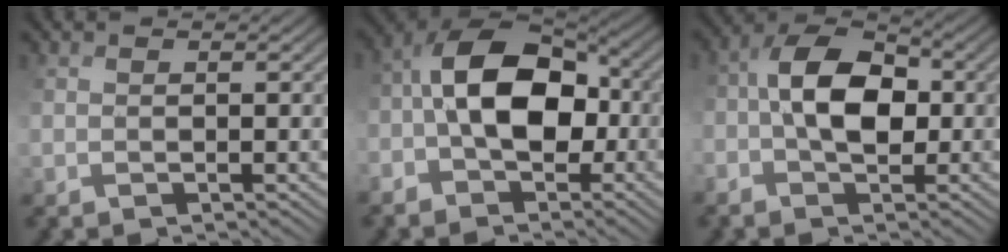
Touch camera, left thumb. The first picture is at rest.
{"total": 10.3, "force": [-1.1, 5.6, 8.6], "torque": [-0.172, 0.014, -0.031]}
{"total": 7.7, "force": [-0.1, 4.1, 6.5], "torque": [-0.123, 0.022, -0.007]}